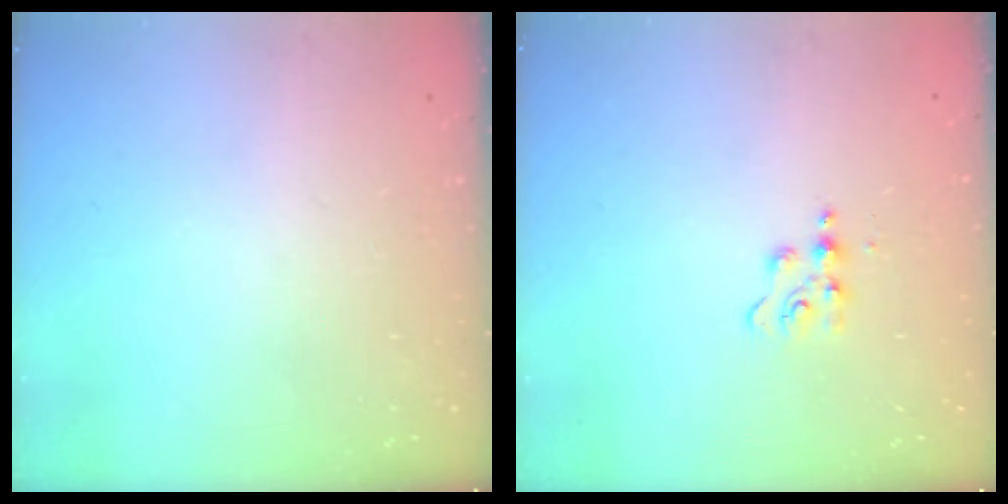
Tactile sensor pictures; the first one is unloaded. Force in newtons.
{"total": 5.2, "press": 5.1, "slide": 0.5}